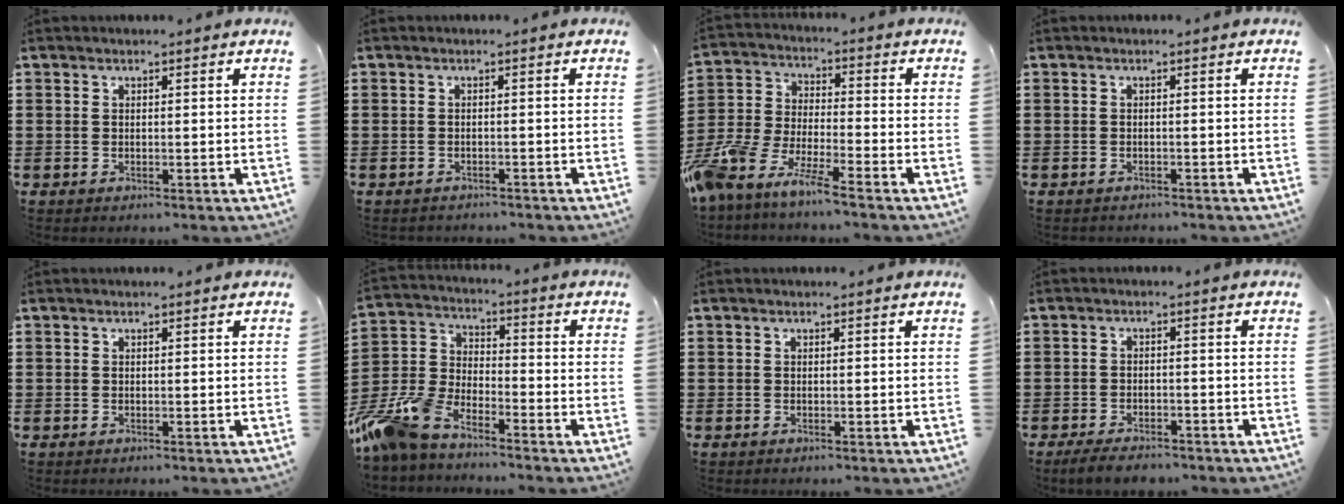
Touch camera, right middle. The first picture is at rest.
{"total": 0.8, "force": [-0.8, 0.1, 0.0], "torque": [-0.002, 0.001, -0.018]}
{"total": 8.0, "force": [-7.7, 0.3, 2.2], "torque": [-0.069, -0.003, -0.158]}
{"total": 0.7, "force": [-0.6, 0.1, 0.0], "torque": [-0.002, 0.000, -0.014]}
{"total": 0.0}
{"total": 10.1, "force": [-8.9, 2.7, 3.7], "torque": [-0.108, 0.015, -0.184]}
{"total": 0.0}
{"total": 3.3, "force": [-3.0, 0.7, 1.1], "torque": [-0.028, 0.000, -0.062]}